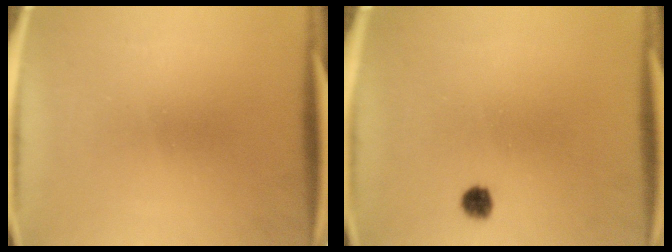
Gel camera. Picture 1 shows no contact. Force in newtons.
{"total": 2.2}